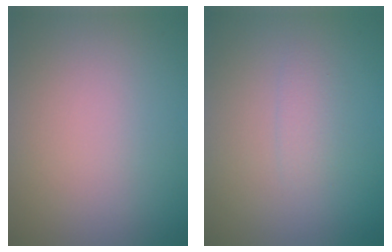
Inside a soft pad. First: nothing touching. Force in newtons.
{"total": 1.1, "press": 1.1, "slide": 0.0}